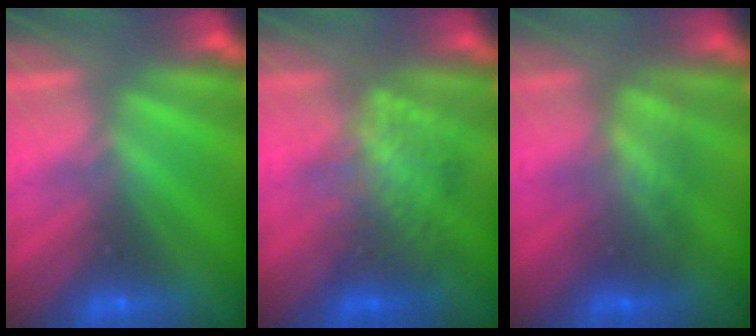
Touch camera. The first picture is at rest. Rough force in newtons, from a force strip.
{"total": 2.3}
{"total": 3.5}